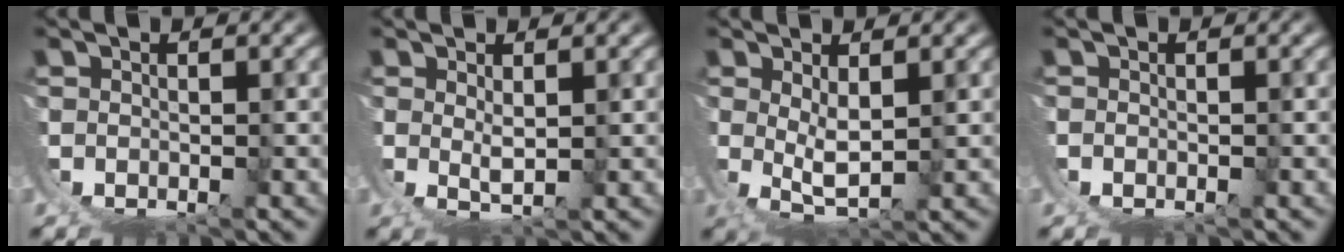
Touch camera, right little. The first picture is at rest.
{"total": 2.5, "force": [1.8, -0.6, 1.7], "torque": [-0.034, -0.008, 0.039]}
{"total": 3.3, "force": [1.4, 0.7, 2.9], "torque": [-0.068, -0.022, 0.044]}
{"total": 0.8, "force": [-0.2, 0.7, 0.3], "torque": [-0.010, -0.001, -0.004]}